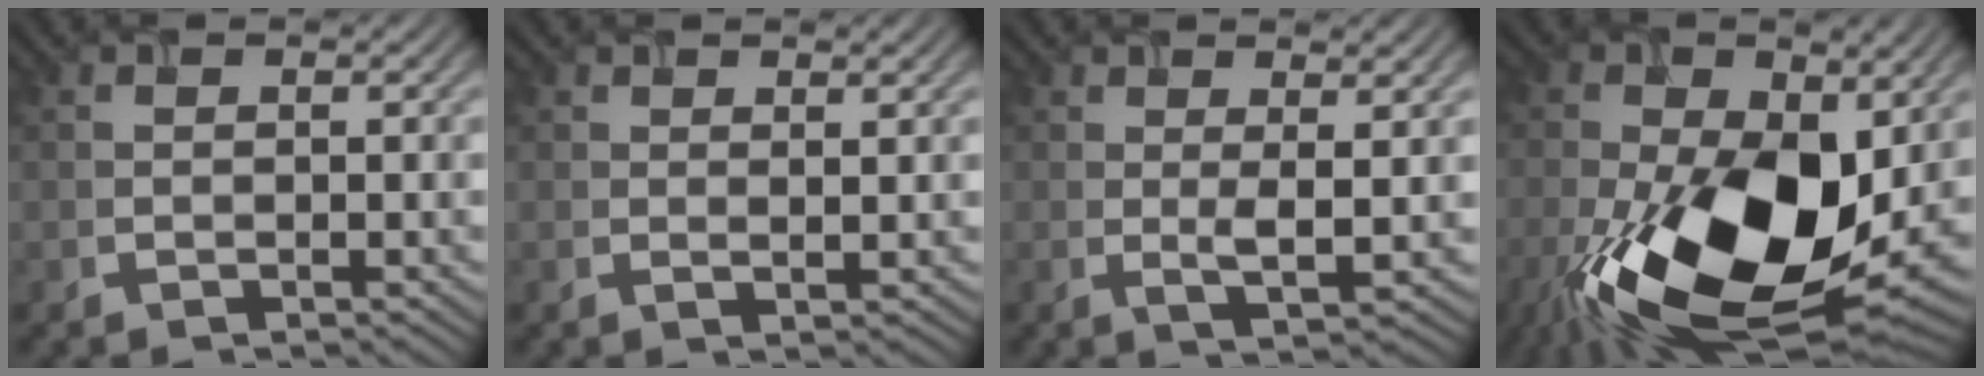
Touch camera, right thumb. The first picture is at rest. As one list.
[{"total": 1.2, "force": [0.9, 0.0, 0.7], "torque": [-0.013, -0.002, 0.016]}, {"total": 2.7, "force": [0.9, 0.2, 2.6], "torque": [-0.058, -0.004, 0.018]}, {"total": 19.2, "force": [-4.5, 10.9, 15.2], "torque": [-0.294, -0.044, -0.067]}]